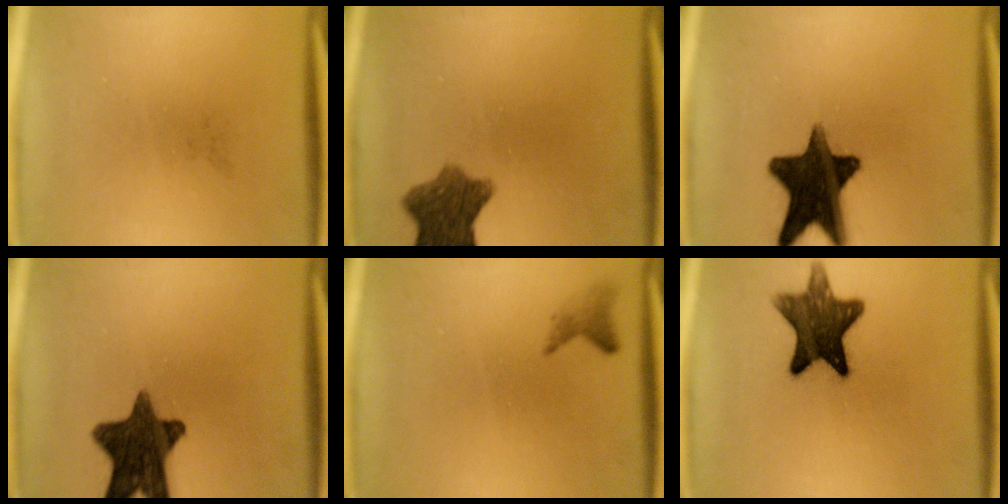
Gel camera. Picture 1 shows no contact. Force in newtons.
{"total": 8.2}
{"total": 15.7}
{"total": 13.4}
{"total": 1.4}
{"total": 11.9}